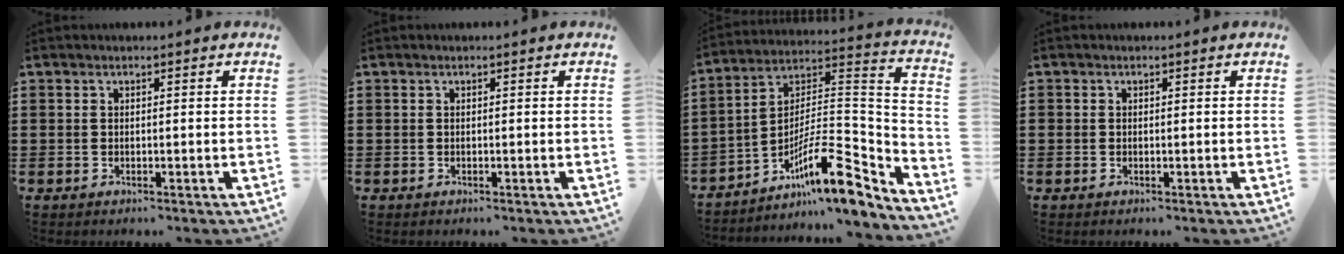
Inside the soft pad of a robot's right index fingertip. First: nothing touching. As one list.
[{"total": 0.0}, {"total": 13.6, "force": [-8.1, 3.7, 10.3], "torque": [-0.168, 0.005, -0.151]}, {"total": 0.0}]